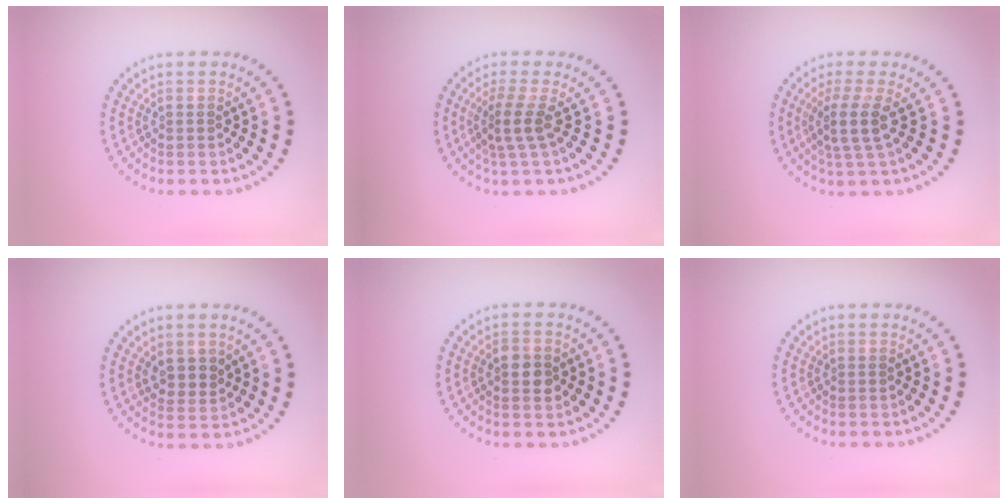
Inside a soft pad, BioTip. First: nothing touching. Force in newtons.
{"total": 2.6, "press": 1.9, "slide": 1.7}
{"total": 3.0, "press": 2.2, "slide": 2.0}
{"total": 2.1, "press": 1.9, "slide": 0.9}
{"total": 2.6, "press": 2.6, "slide": 0.2}
{"total": 0.0}